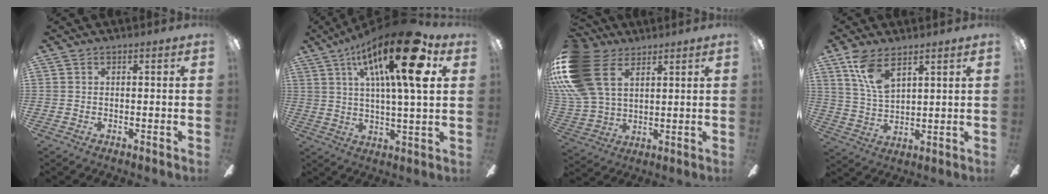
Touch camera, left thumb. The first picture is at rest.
{"total": 23.8, "force": [10.8, 6.6, 20.1], "torque": [-0.310, -0.040, 0.160]}
{"total": 21.1, "force": [7.8, 14.5, 13.2], "torque": [-0.308, -0.022, 0.143]}
{"total": 10.3, "force": [6.6, 4.2, 6.7], "torque": [-0.152, -0.017, 0.122]}